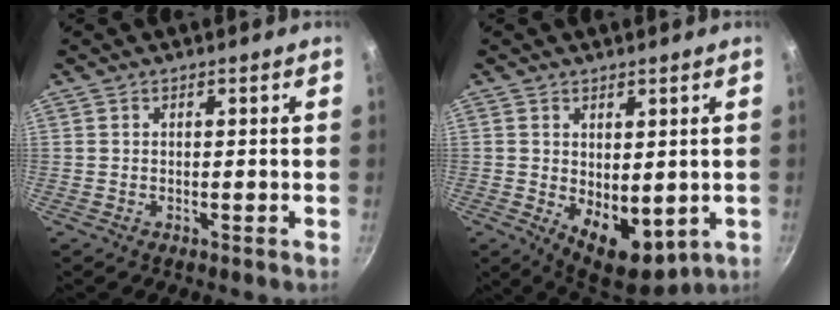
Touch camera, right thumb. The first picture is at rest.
{"total": 9.5, "force": [-0.4, 5.9, 7.5], "torque": [-0.082, -0.022, 0.008]}